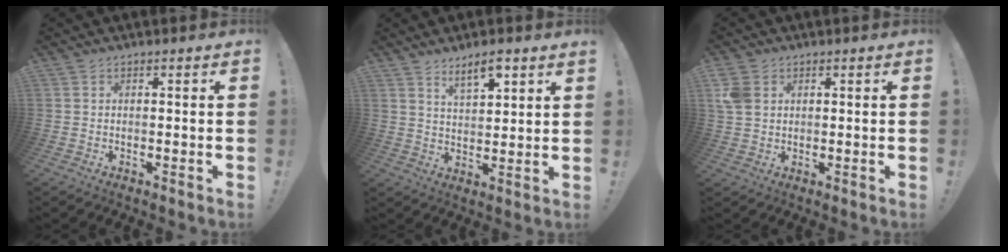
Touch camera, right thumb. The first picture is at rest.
{"total": 6.6, "force": [5.0, 1.7, 4.0], "torque": [-0.060, -0.028, 0.085]}
{"total": 5.8, "force": [2.0, 4.3, 3.4], "torque": [-0.063, 0.004, 0.041]}